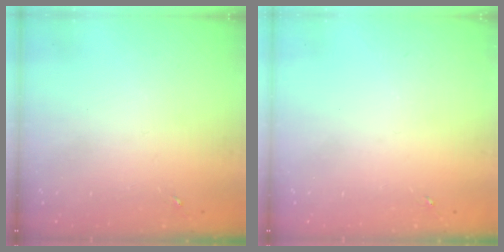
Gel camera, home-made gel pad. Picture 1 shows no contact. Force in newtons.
{"total": 0.0}